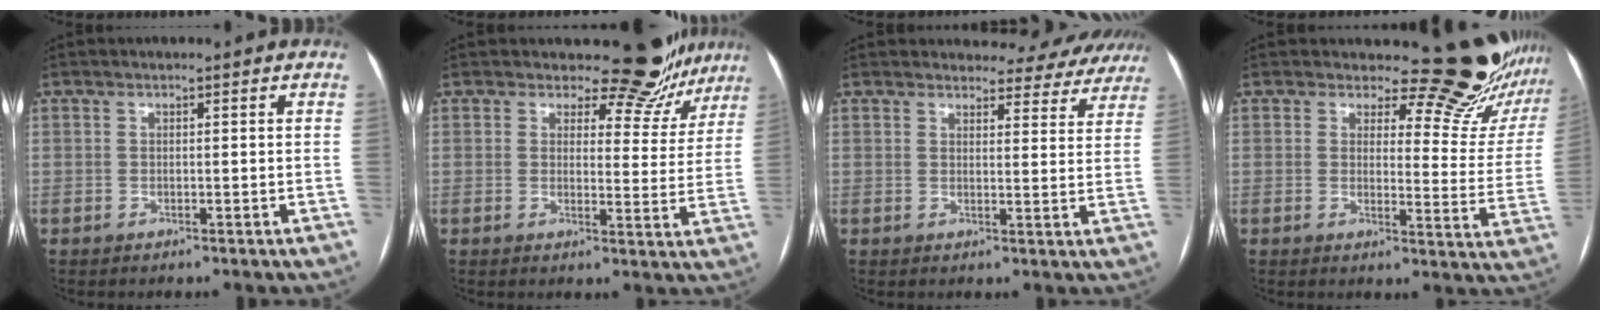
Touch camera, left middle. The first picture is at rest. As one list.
[{"total": 9.5, "force": [8.5, 3.9, 1.6], "torque": [0.007, -0.025, 0.077]}, {"total": 12.6, "force": [11.9, 3.9, 1.1], "torque": [0.025, -0.026, 0.108]}, {"total": 13.6, "force": [12.9, 2.5, 3.3], "torque": [-0.017, -0.105, 0.127]}]